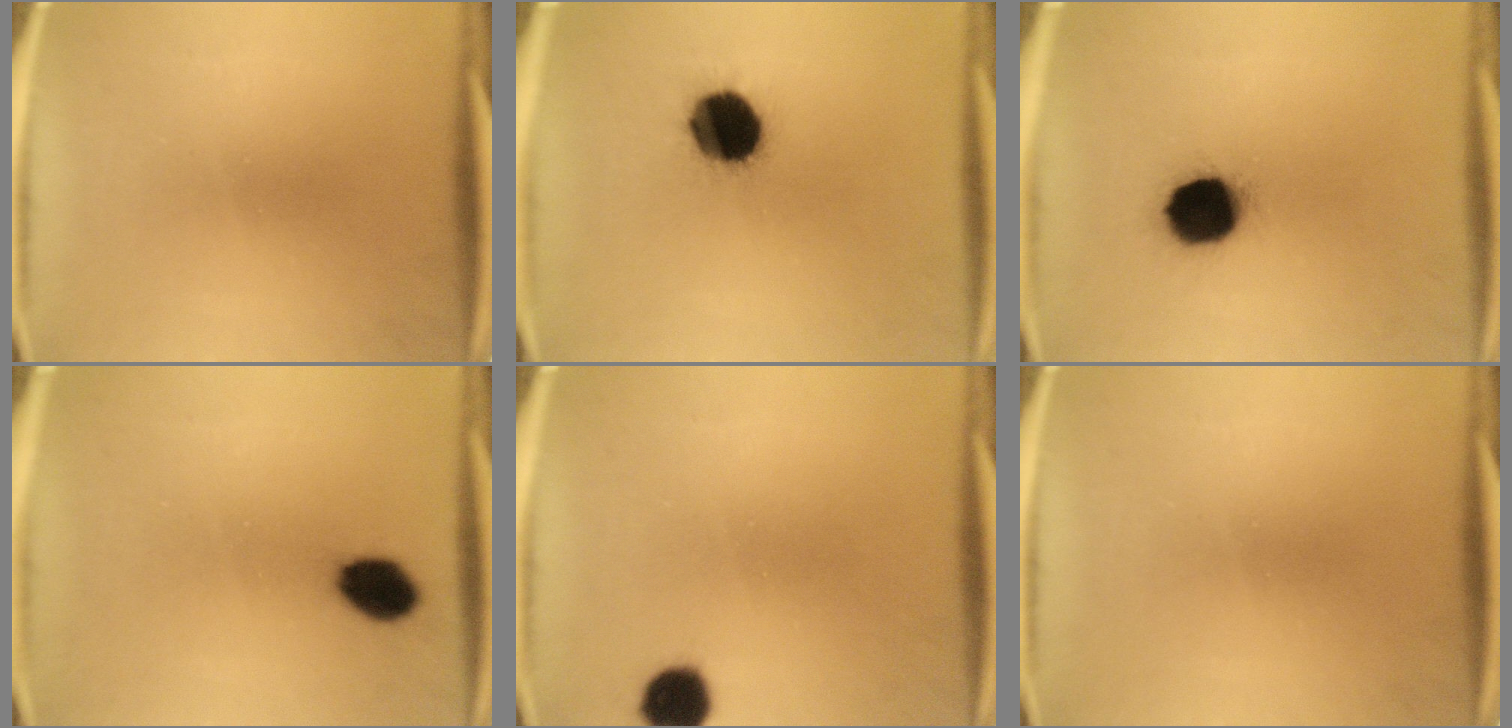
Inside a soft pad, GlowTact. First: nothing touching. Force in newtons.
{"total": 14.6}
{"total": 14.4}
{"total": 6.8}
{"total": 6.4}
{"total": 0.0}